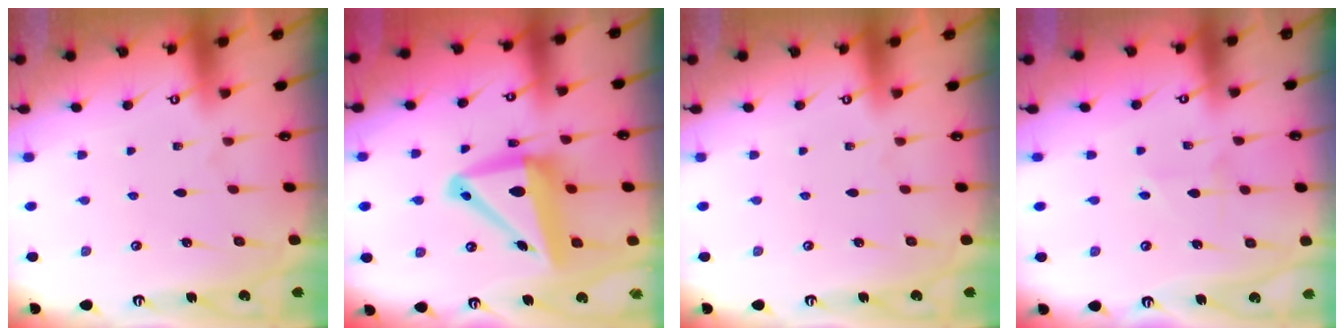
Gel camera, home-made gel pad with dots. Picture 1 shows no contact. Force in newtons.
{"total": 14.0, "press": 13.6, "slide": 3.2}
{"total": 0.0}
{"total": 3.2, "press": 3.1, "slide": 0.5}